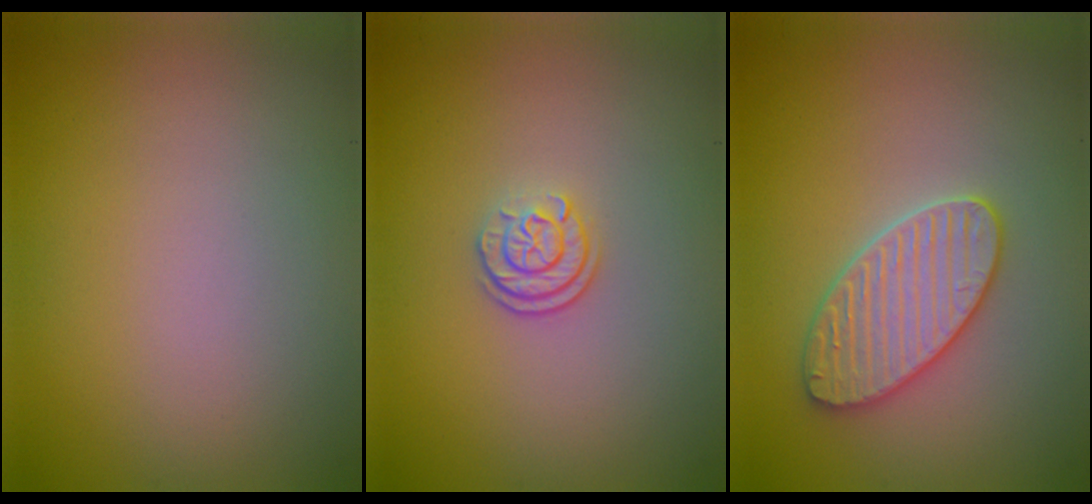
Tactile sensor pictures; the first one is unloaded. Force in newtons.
{"total": 2.1, "press": 1.7, "slide": 1.3}
{"total": 4.0, "press": 3.9, "slide": 0.9}